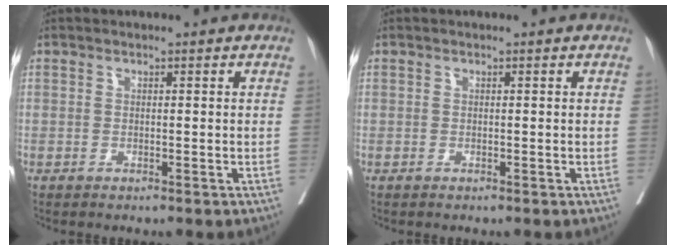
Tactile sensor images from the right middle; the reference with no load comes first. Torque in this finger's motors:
{"motor_torque": [0.28, -0.24, 0.02, 0.00]}